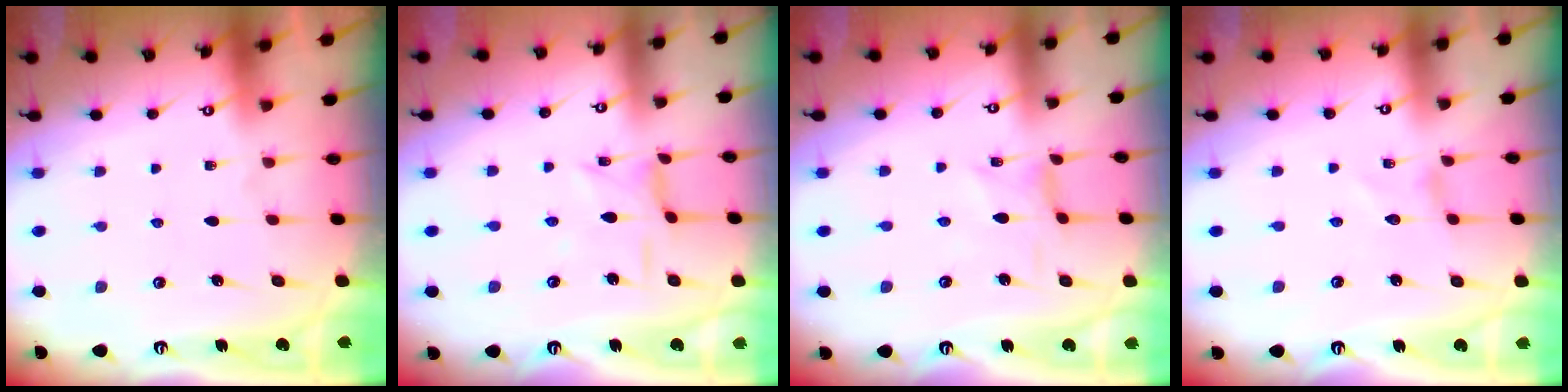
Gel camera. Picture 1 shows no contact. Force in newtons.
{"total": 2.6, "press": 2.5, "slide": 0.5}
{"total": 0.5, "press": 0.5, "slide": 0.1}
{"total": 0.0}